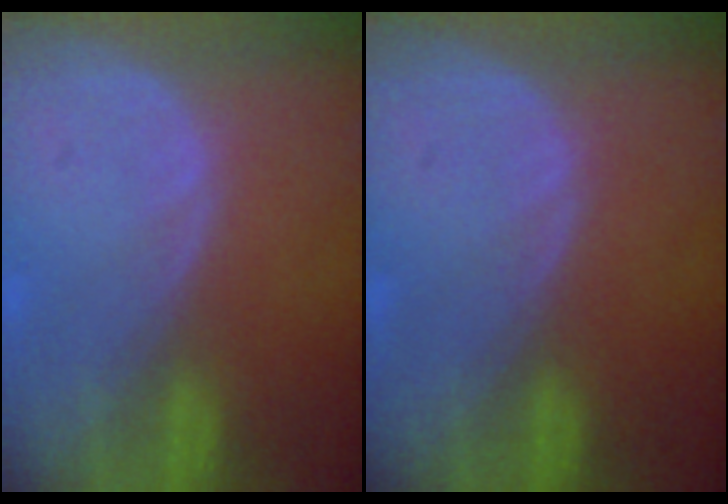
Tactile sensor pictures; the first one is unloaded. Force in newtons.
{"total": 0.0}